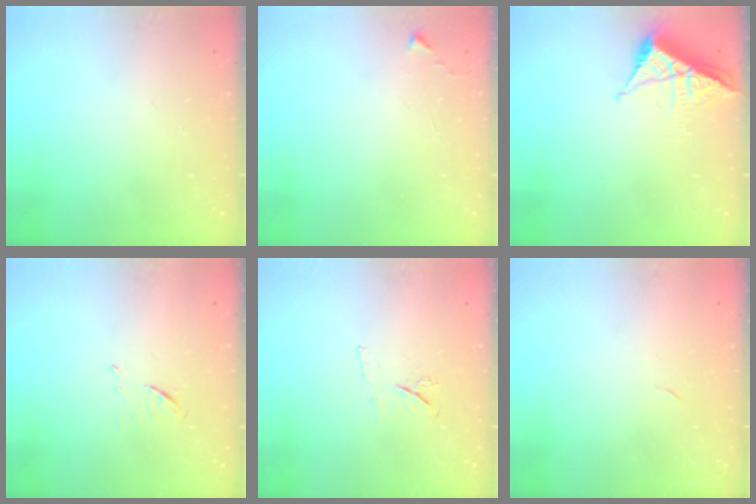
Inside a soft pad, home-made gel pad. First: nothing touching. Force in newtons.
{"total": 2.7, "press": 2.6, "slide": 0.4}
{"total": 6.0, "press": 5.9, "slide": 0.8}
{"total": 5.2, "press": 5.1, "slide": 0.8}
{"total": 4.7, "press": 4.6, "slide": 0.8}
{"total": 2.3, "press": 2.3, "slide": 0.4}